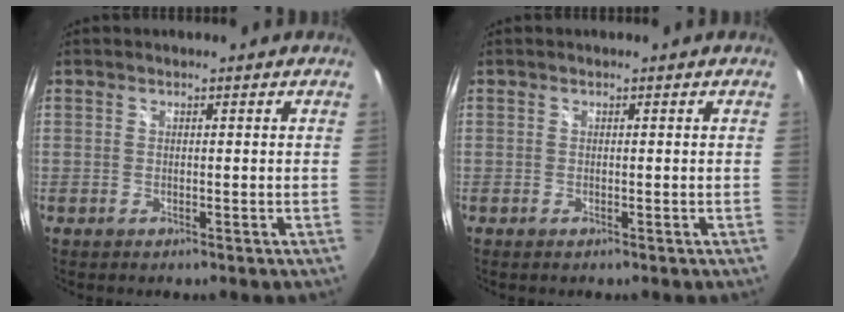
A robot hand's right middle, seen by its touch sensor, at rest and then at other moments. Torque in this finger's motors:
{"motor_torque": [1.63, -0.52, 0.05, -0.02]}